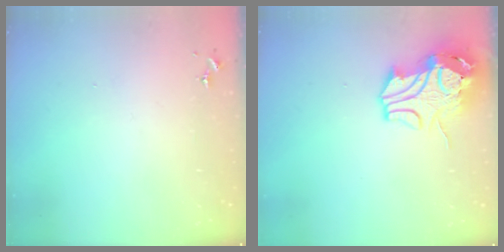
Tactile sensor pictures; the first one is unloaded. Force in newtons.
{"total": 12.8, "press": 12.7, "slide": 1.8}